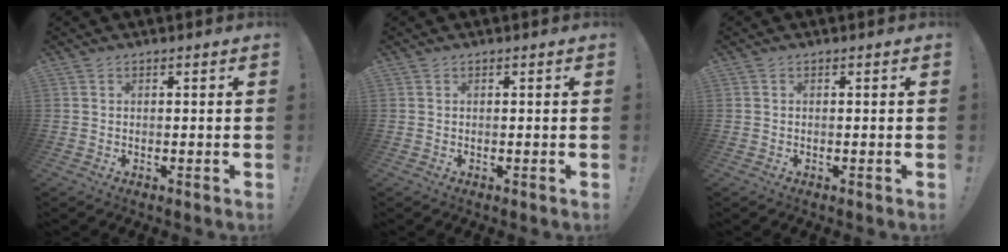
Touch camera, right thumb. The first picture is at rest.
{"total": 0.0}
{"total": 0.0}